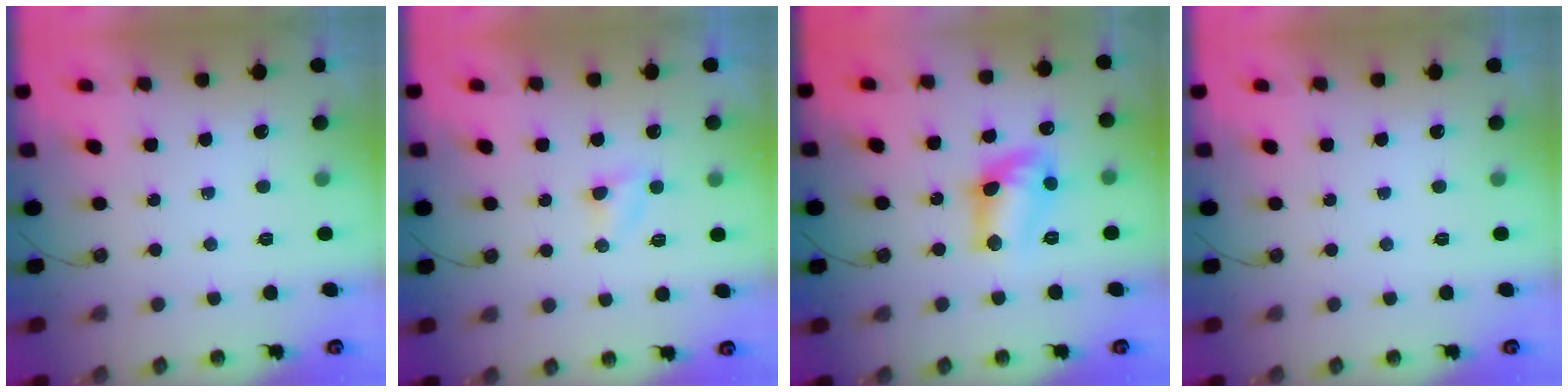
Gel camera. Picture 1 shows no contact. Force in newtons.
{"total": 3.0, "press": 3.0, "slide": 0.3}
{"total": 11.6, "press": 11.6, "slide": 0.8}
{"total": 0.0}